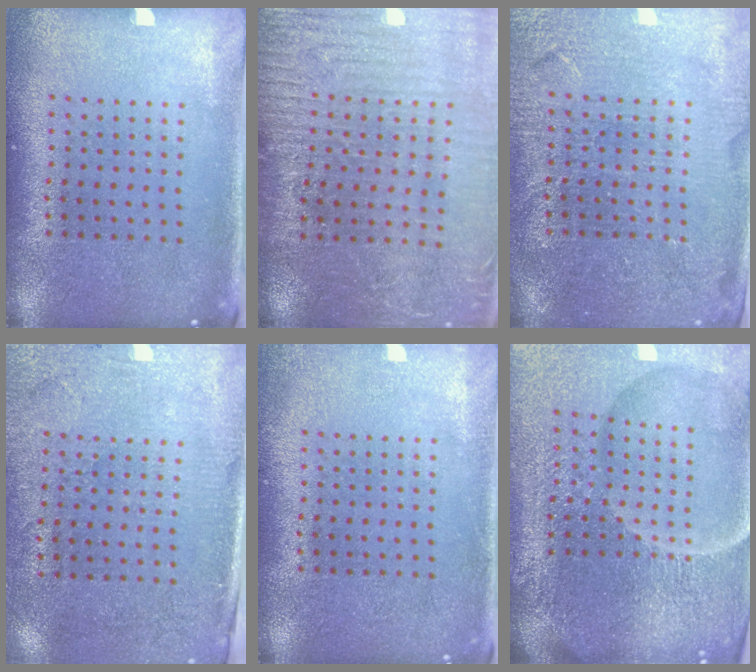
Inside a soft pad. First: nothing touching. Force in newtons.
{"total": 3.2, "press": 3.2, "slide": 0.1}
{"total": 3.7, "press": 3.6, "slide": 1.0}
{"total": 2.7, "press": 2.4, "slide": 1.3}
{"total": 1.1, "press": 1.1, "slide": 0.3}
{"total": 6.7, "press": 6.0, "slide": 3.1}